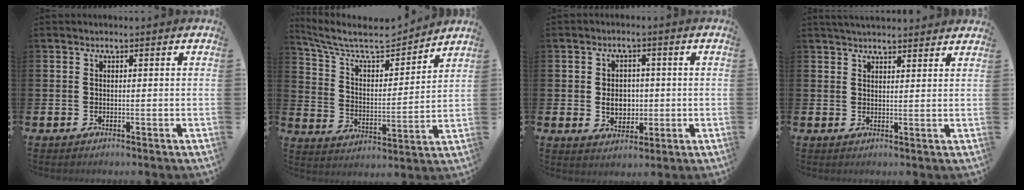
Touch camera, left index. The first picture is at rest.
{"total": 8.8, "force": [7.7, 2.7, 3.2], "torque": [-0.100, -0.051, 0.131]}
{"total": 4.1, "force": [-0.2, 3.4, 2.3], "torque": [-0.029, 0.000, -0.014]}
{"total": 3.3, "force": [3.2, 0.3, 0.5], "torque": [-0.012, -0.011, 0.059]}